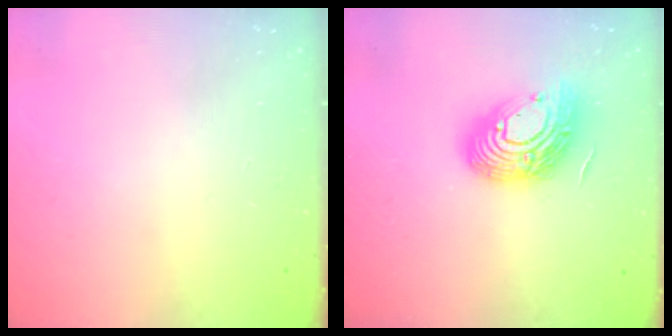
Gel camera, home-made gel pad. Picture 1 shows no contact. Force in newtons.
{"total": 17.3, "press": 17.2, "slide": 1.2}